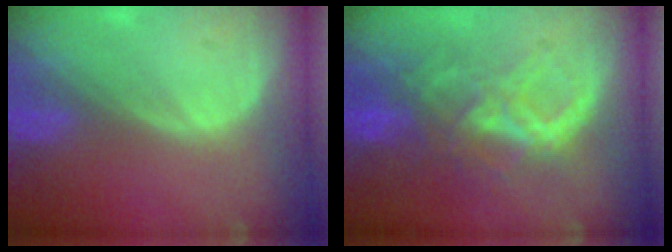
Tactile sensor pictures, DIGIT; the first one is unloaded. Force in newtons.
{"total": 8.4, "press": 7.6, "slide": 3.7}